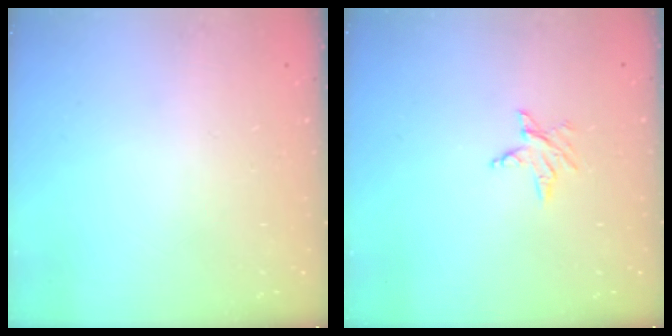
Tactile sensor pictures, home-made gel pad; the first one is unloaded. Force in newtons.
{"total": 3.4, "press": 3.4, "slide": 0.5}